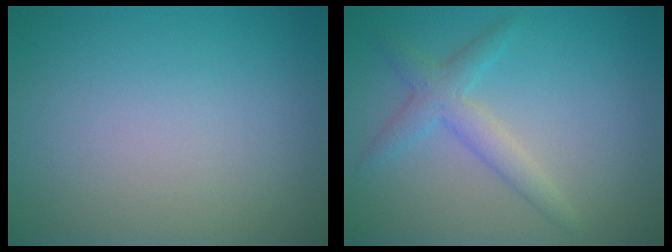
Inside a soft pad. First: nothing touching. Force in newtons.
{"total": 2.6, "press": 2.6, "slide": 0.1}